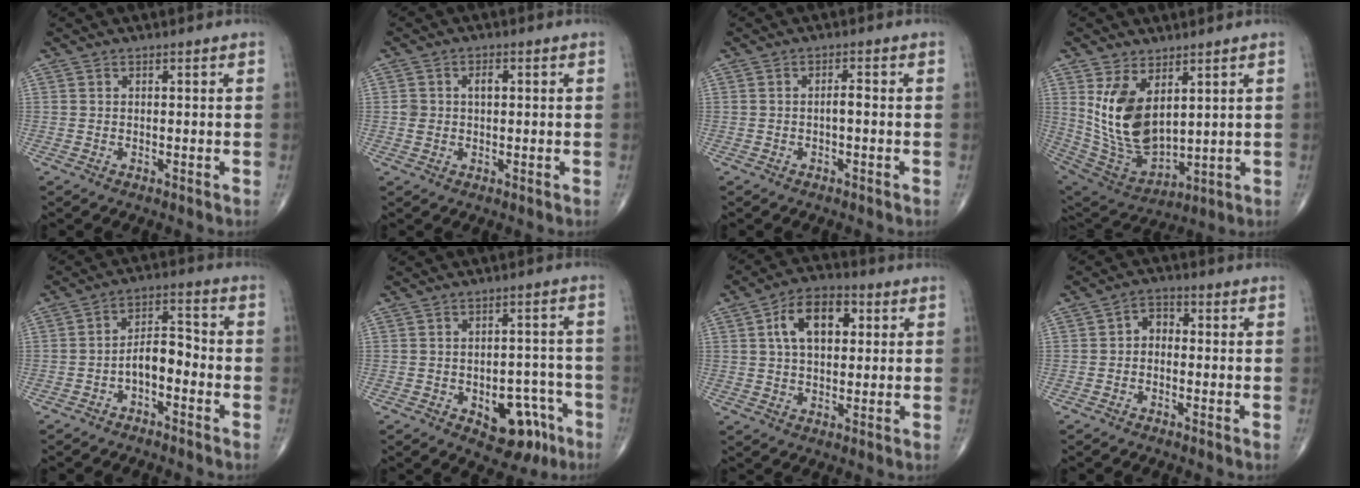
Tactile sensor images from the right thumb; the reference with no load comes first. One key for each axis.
{"total": 3.2, "fx": 0.5, "fy": 2.2, "fz": 2.3, "tx": -0.039, "ty": 0.007, "tz": 0.011}
{"total": 1.6, "fx": -0.4, "fy": 0.5, "fz": 1.5, "tx": -0.023, "ty": 0.006, "tz": -0.009}
{"total": 14.9, "fx": 4.4, "fy": 8.4, "fz": 11.6, "tx": -0.204, "ty": -0.026, "tz": 0.112}
{"total": 6.4, "fx": -2.5, "fy": 3.4, "fz": 4.8, "tx": -0.069, "ty": 0.040, "tz": -0.051}
{"total": 10.6, "fx": -5.0, "fy": 6.2, "fz": 7.0, "tx": -0.053, "ty": 0.043, "tz": -0.057}
{"total": 11.0, "fx": 2.9, "fy": 6.5, "fz": 8.3, "tx": -0.124, "ty": 0.012, "tz": 0.042}
{"total": 3.5, "fx": -0.4, "fy": 2.6, "fz": 2.2, "tx": -0.020, "ty": 0.017, "tz": -0.022}